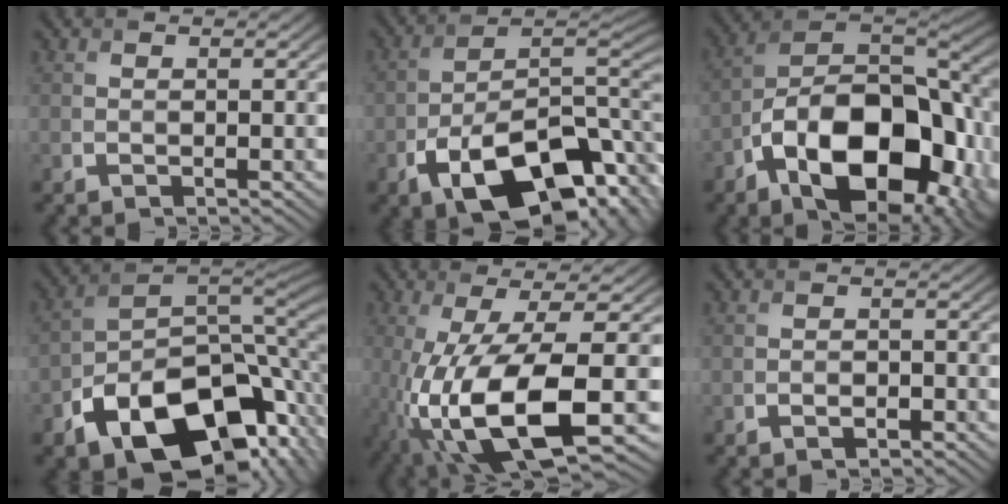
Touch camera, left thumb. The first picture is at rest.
{"total": 17.1, "force": [-8.2, 9.1, 11.9], "torque": [-0.192, -0.034, -0.124]}
{"total": 18.3, "force": [-7.9, 10.3, 13.0], "torque": [-0.212, -0.024, -0.135]}
{"total": 16.7, "force": [-7.5, 10.4, 10.6], "torque": [-0.180, -0.033, -0.117]}
{"total": 13.3, "force": [-4.4, 3.8, 12.0], "torque": [-0.240, -0.019, -0.069]}
{"total": 1.3, "force": [-1.0, 0.6, 0.5], "torque": [-0.007, 0.000, -0.018]}